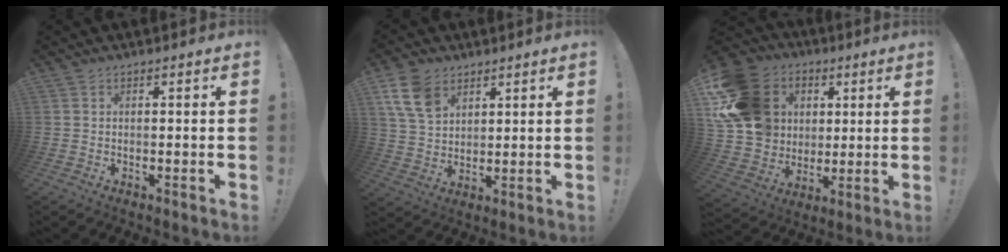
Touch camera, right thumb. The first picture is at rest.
{"total": 11.7, "force": [6.4, 7.8, 6.0], "torque": [-0.108, -0.025, 0.127]}
{"total": 20.7, "force": [5.4, 17.4, 9.8], "torque": [-0.172, -0.015, 0.134]}